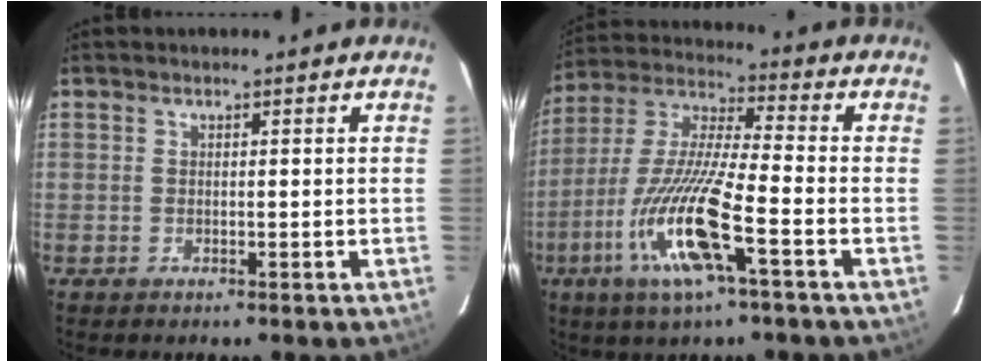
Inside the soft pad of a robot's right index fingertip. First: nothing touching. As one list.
[{"total": 15.6, "force": [-6.1, 1.2, 14.2], "torque": [-0.298, -0.014, -0.118]}]